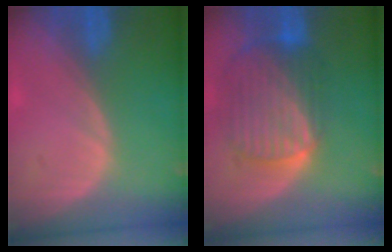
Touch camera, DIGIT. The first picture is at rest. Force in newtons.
{"total": 10.3, "press": 8.7, "slide": 5.6}